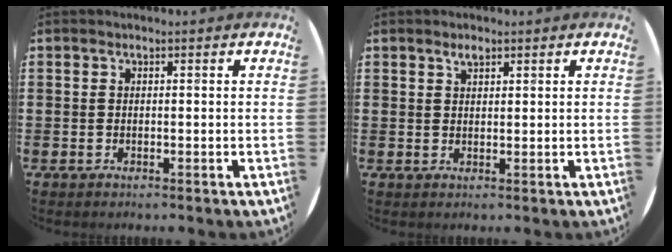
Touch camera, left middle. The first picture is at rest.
{"total": 1.4, "force": [1.1, 0.6, 0.6], "torque": [-0.005, 0.001, 0.018]}